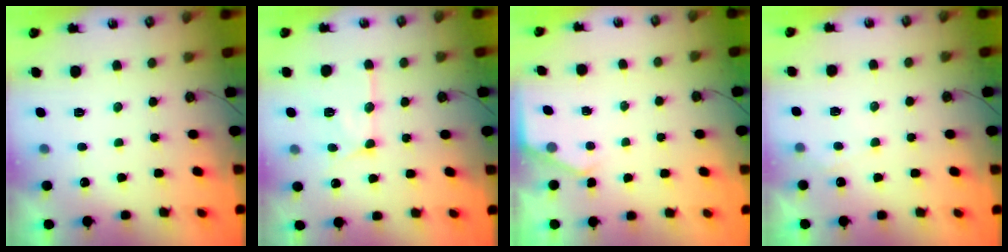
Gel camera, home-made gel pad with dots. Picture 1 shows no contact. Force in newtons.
{"total": 13.5, "press": 13.4, "slide": 1.3}
{"total": 2.4, "press": 2.4, "slide": 0.4}
{"total": 4.3, "press": 4.3, "slide": 0.5}